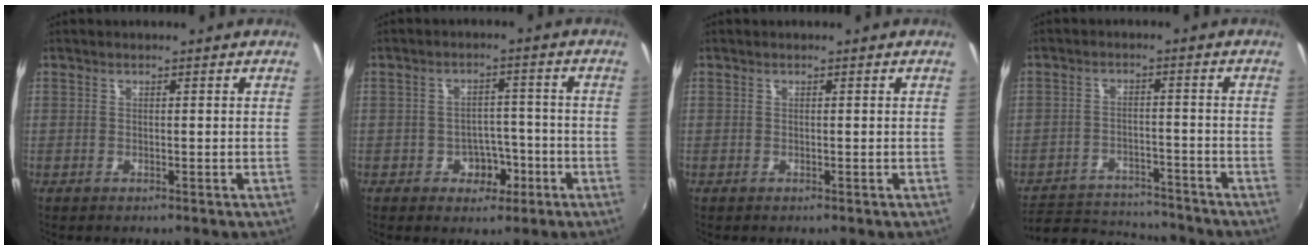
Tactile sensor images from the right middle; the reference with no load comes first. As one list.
[{"total": 4.8, "force": [-2.4, 3.7, 2.1], "torque": [-0.039, 0.013, -0.024]}, {"total": 0.0}, {"total": 11.9, "force": [-10.6, 4.4, 2.8], "torque": [-0.077, 0.019, -0.148]}]